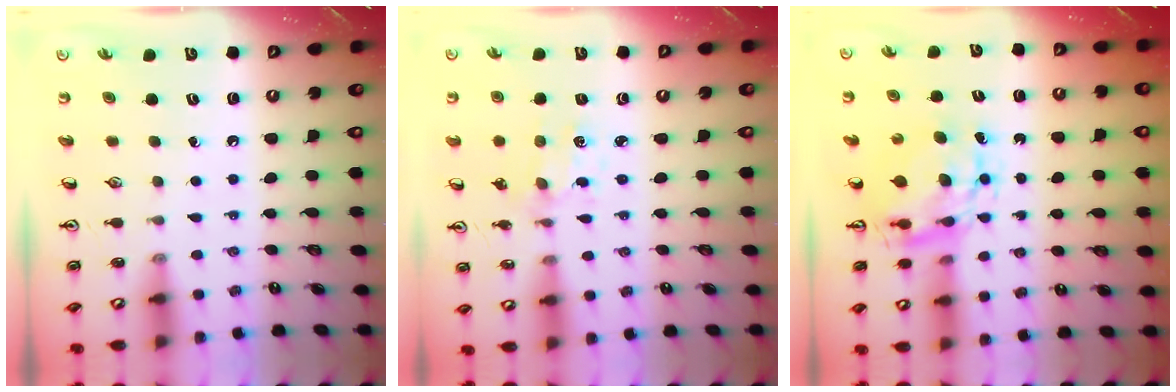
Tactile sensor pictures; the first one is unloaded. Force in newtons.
{"total": 1.1, "press": 1.1, "slide": 0.3}
{"total": 8.1, "press": 8.1, "slide": 0.6}